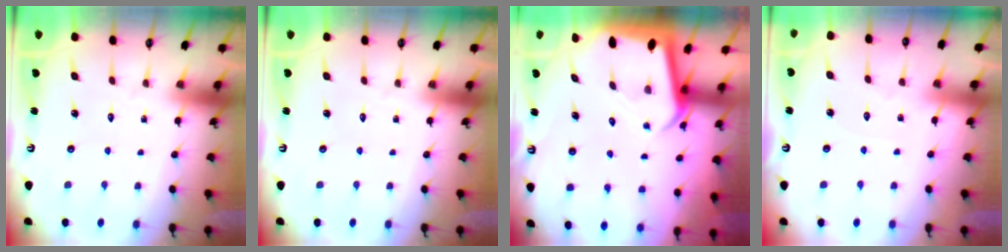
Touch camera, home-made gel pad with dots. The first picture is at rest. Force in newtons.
{"total": 0.0}
{"total": 2.8, "press": 2.8, "slide": 0.1}
{"total": 2.6, "press": 2.6, "slide": 0.3}